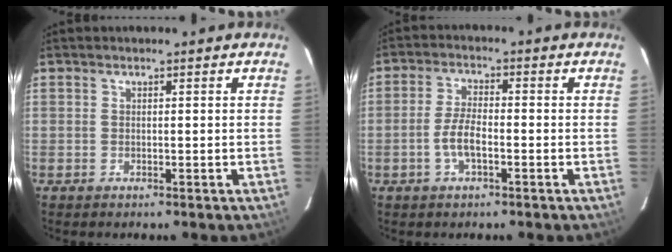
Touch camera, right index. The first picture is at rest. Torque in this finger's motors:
{"motor_torque": [0.95, -0.47, 0.47, 0.12]}